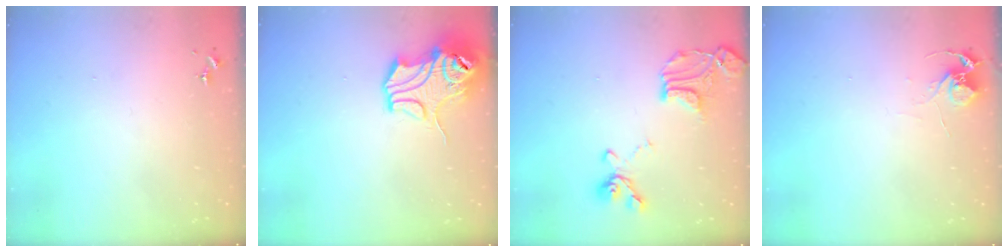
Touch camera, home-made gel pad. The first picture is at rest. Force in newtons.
{"total": 12.8, "press": 12.7, "slide": 1.7}
{"total": 17.9, "press": 17.8, "slide": 1.9}
{"total": 6.5, "press": 6.5, "slide": 0.4}